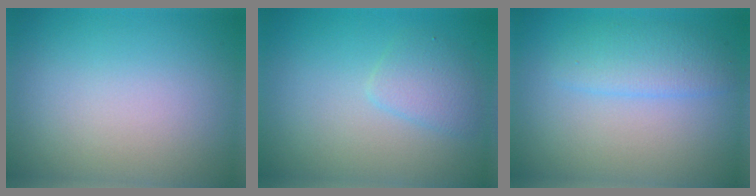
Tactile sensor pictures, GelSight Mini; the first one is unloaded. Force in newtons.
{"total": 1.9, "press": 1.9, "slide": 0.0}
{"total": 2.6, "press": 2.6, "slide": 0.1}